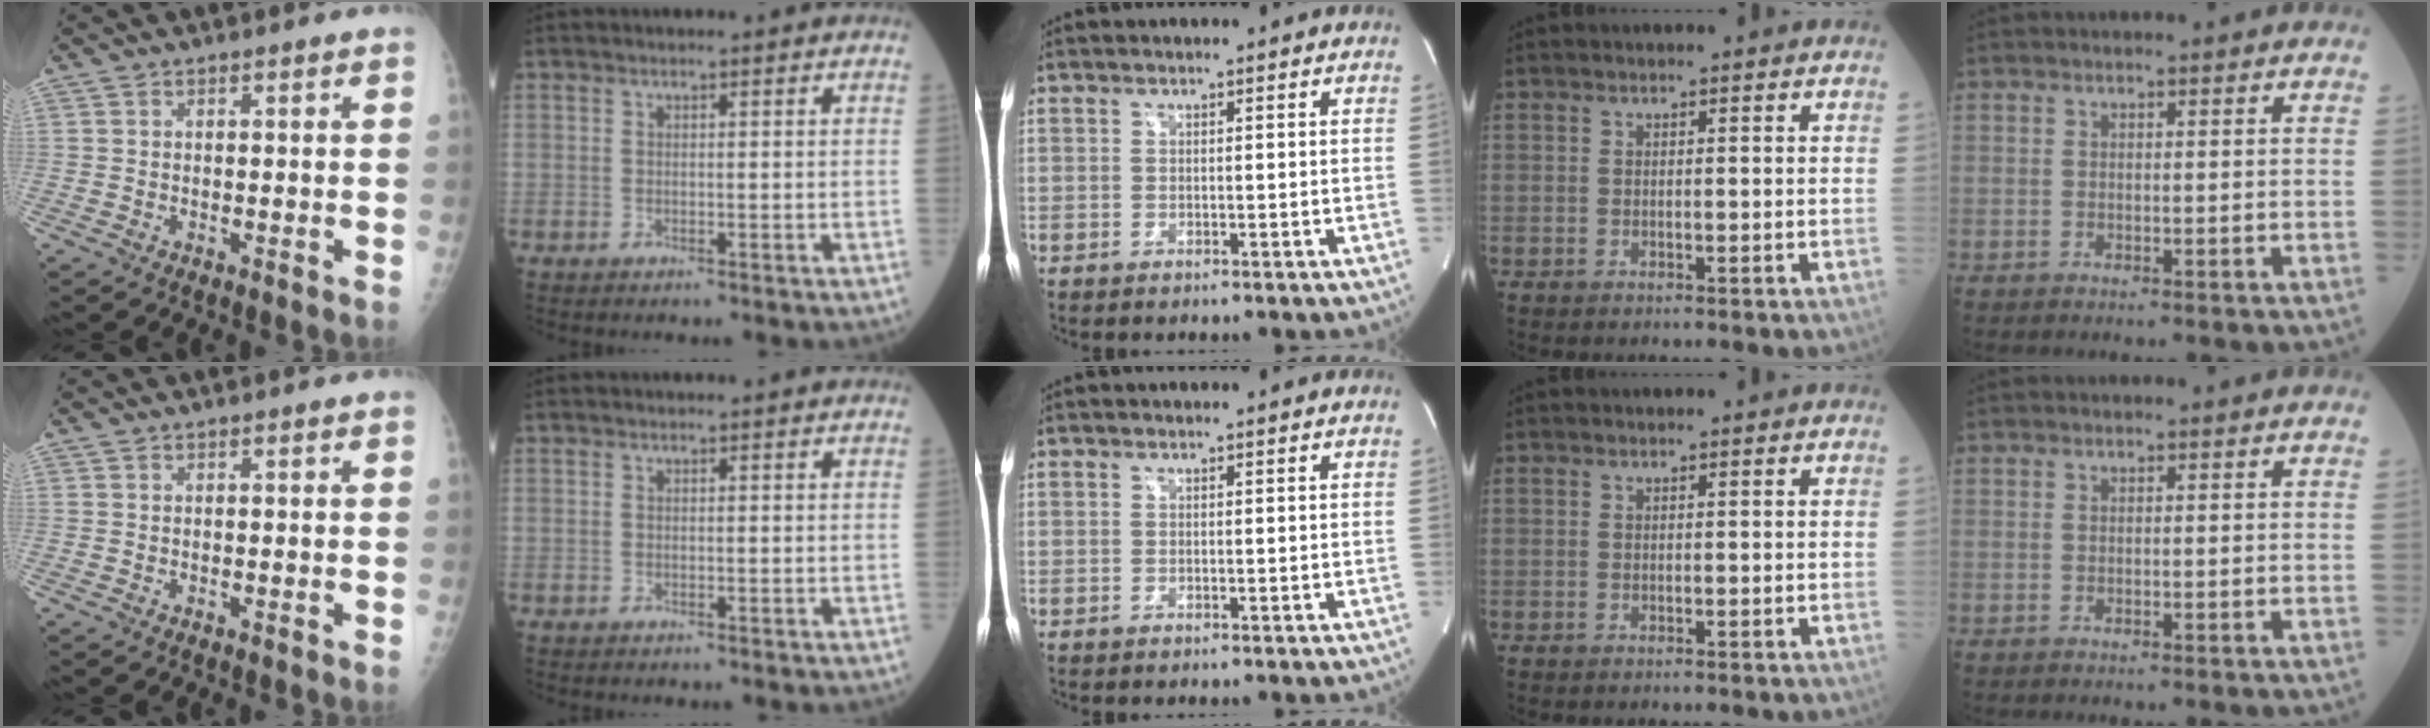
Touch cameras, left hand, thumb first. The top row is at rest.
{}